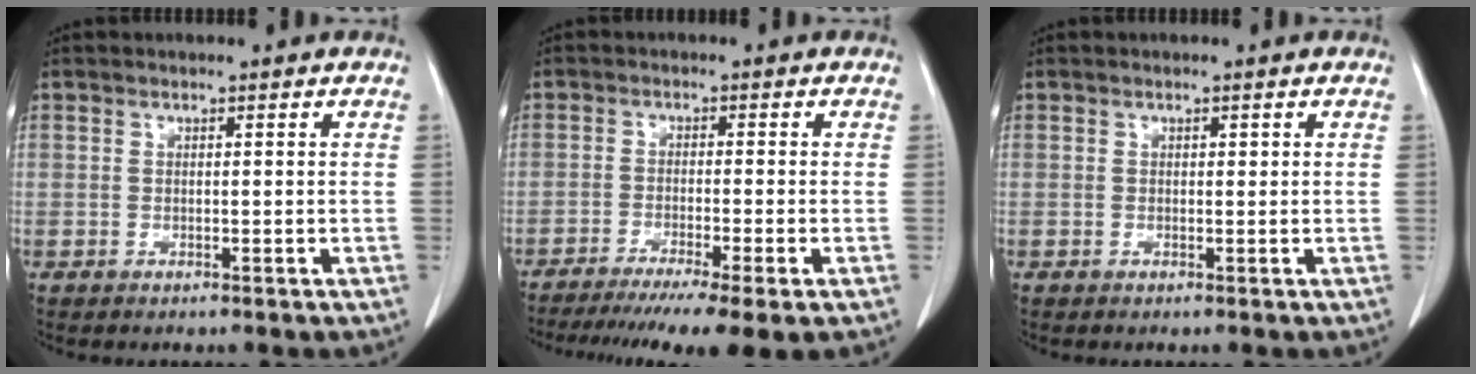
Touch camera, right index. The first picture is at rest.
{"total": 12.2, "force": [-9.3, -0.2, 7.9], "torque": [-0.110, -0.030, -0.145]}
{"total": 0.5, "force": [0.2, 0.3, 0.4], "torque": [-0.003, 0.000, 0.003]}